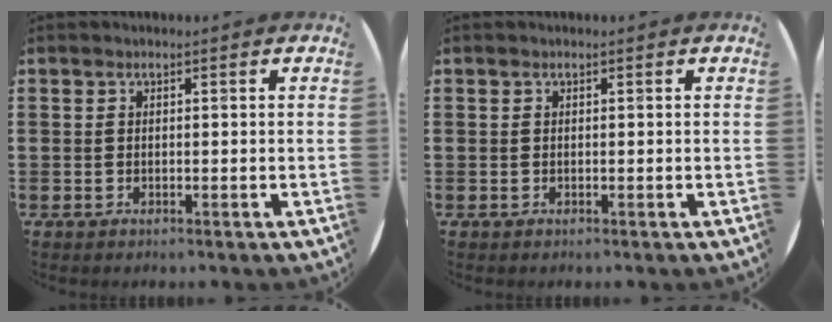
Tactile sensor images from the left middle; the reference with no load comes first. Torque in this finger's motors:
{"motor_torque": [0.00, 0.00, 0.00, 0.00]}